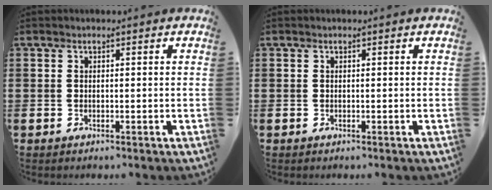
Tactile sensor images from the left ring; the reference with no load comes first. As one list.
[{"total": 0.0}]